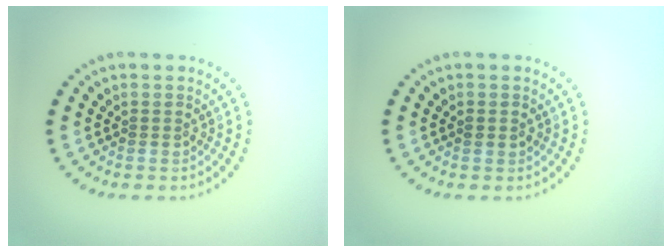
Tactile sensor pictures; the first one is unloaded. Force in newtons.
{"total": 1.0, "press": 1.0, "slide": 0.2}